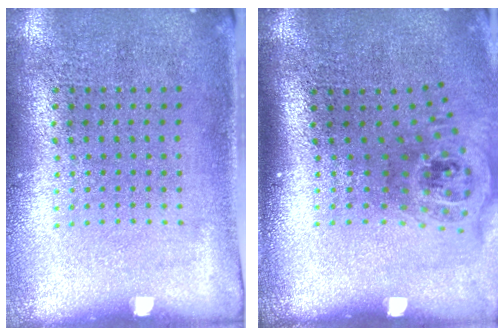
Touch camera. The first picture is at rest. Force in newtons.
{"total": 1.5, "press": 1.1, "slide": 1.0}